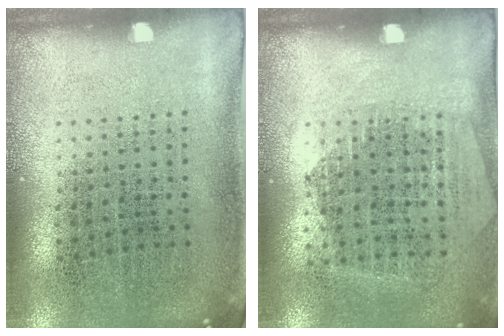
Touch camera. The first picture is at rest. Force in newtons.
{"total": 1.3, "press": 1.2, "slide": 0.6}